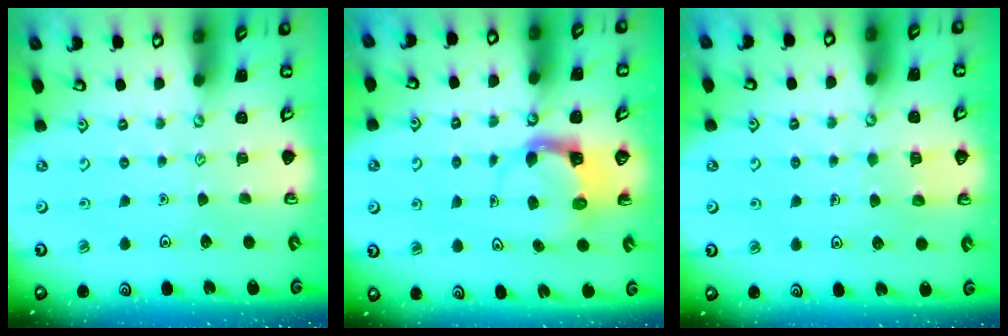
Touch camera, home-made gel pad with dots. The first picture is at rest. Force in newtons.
{"total": 4.0, "press": 3.9, "slide": 0.4}
{"total": 4.4, "press": 4.4, "slide": 0.3}